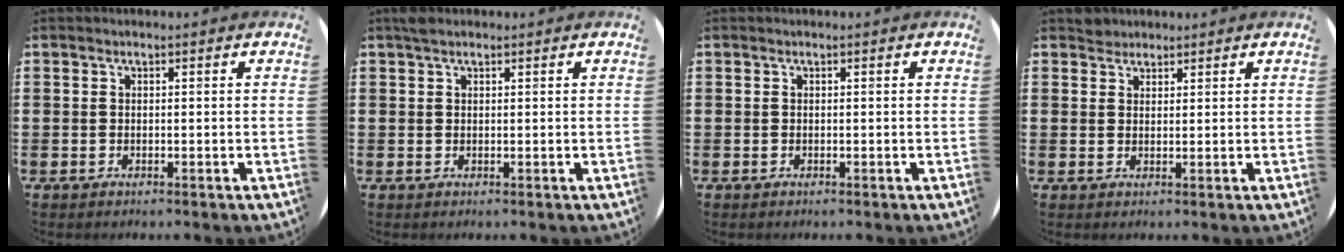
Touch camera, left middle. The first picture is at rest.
{"total": 1.1, "force": [0.9, 0.4, 0.5], "torque": [-0.011, 0.004, 0.016]}
{"total": 0.0}
{"total": 1.8, "force": [1.7, 0.6, -0.2], "torque": [0.008, -0.001, 0.032]}